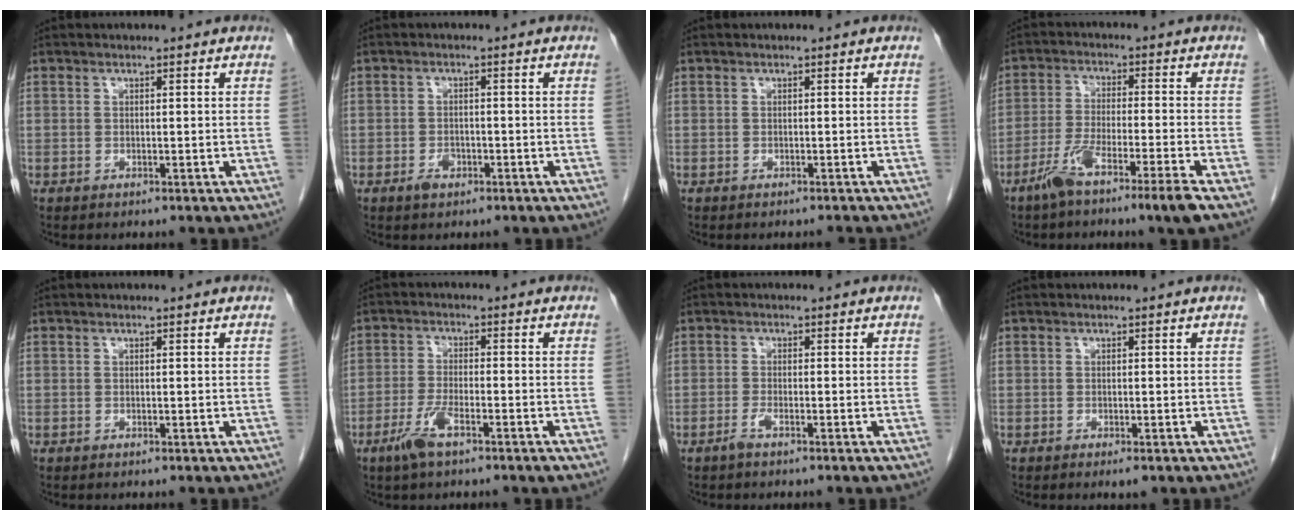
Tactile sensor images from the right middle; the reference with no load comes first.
{"total": 2.2, "force": [-1.2, 1.3, 1.3], "torque": [-0.022, 0.003, -0.016]}
{"total": 0.8, "force": [-0.8, -0.2, 0.0], "torque": [-0.004, -0.003, -0.009]}
{"total": 8.1, "force": [-5.3, -0.6, 6.1], "torque": [-0.112, -0.014, -0.101]}
{"total": 0.0}
{"total": 4.9, "force": [-3.0, 0.6, 3.8], "torque": [-0.081, -0.005, -0.061]}
{"total": 1.5, "force": [-1.0, -0.2, 1.0], "torque": [-0.024, -0.001, -0.023]}
{"total": 1.3, "force": [-0.8, 0.3, 1.0], "torque": [-0.011, -0.003, -0.008]}